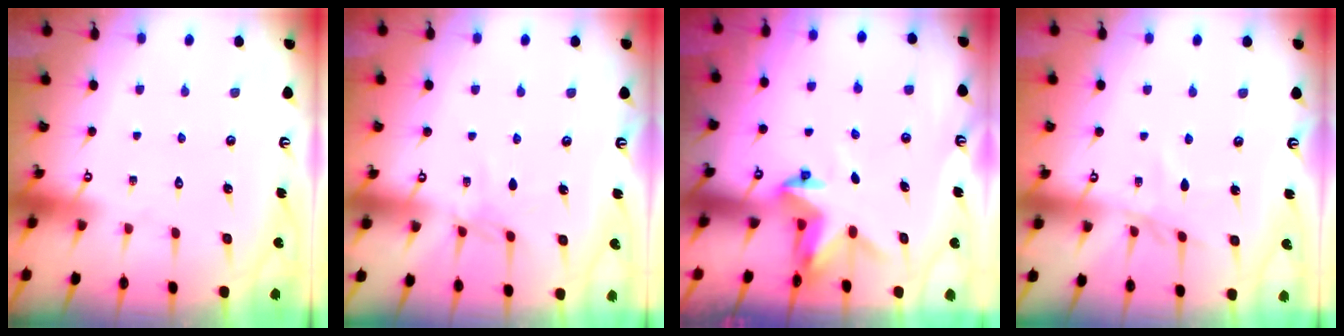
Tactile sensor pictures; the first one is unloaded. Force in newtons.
{"total": 5.0, "press": 5.0, "slide": 0.1}
{"total": 3.3, "press": 3.3, "slide": 0.2}
{"total": 5.6, "press": 5.5, "slide": 0.6}